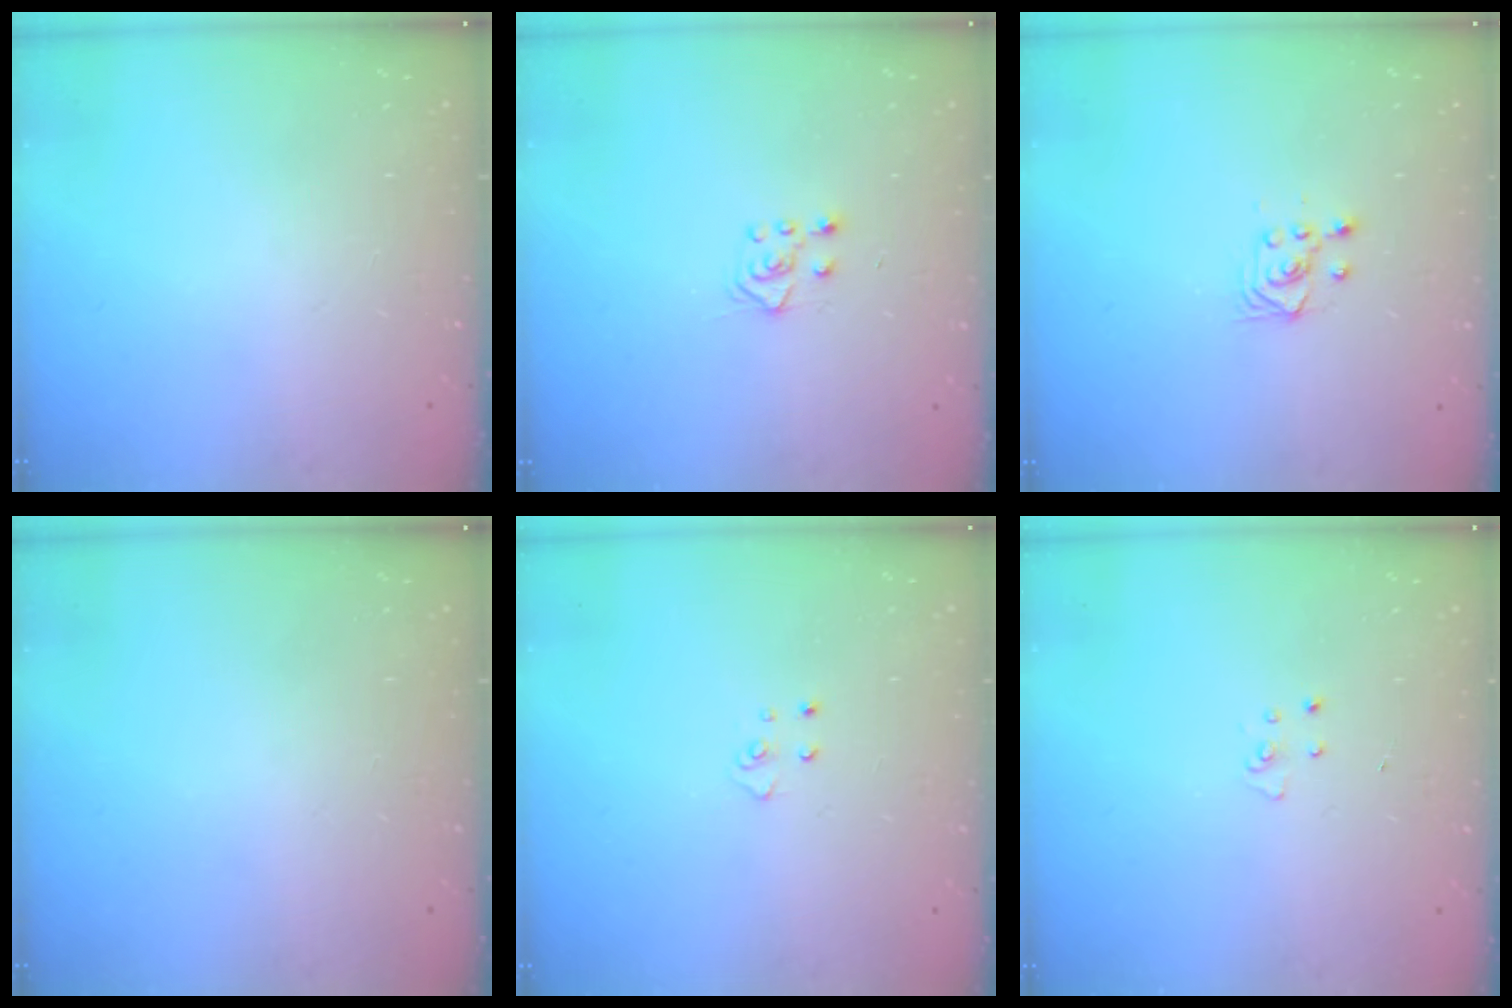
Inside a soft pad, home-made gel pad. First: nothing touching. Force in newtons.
{"total": 4.8, "press": 4.7, "slide": 0.7}
{"total": 3.6, "press": 3.2, "slide": 1.6}
{"total": 0.0}
{"total": 4.7, "press": 4.6, "slide": 0.4}
{"total": 3.6, "press": 3.6, "slide": 0.3}